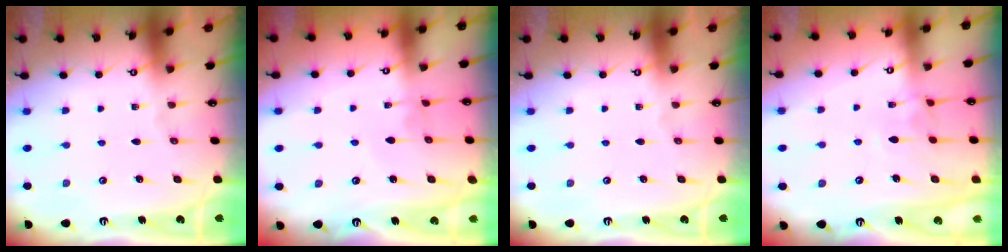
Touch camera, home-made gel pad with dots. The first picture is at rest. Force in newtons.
{"total": 2.7, "press": 2.7, "slide": 0.1}
{"total": 0.0}
{"total": 1.5, "press": 1.4, "slide": 0.5}